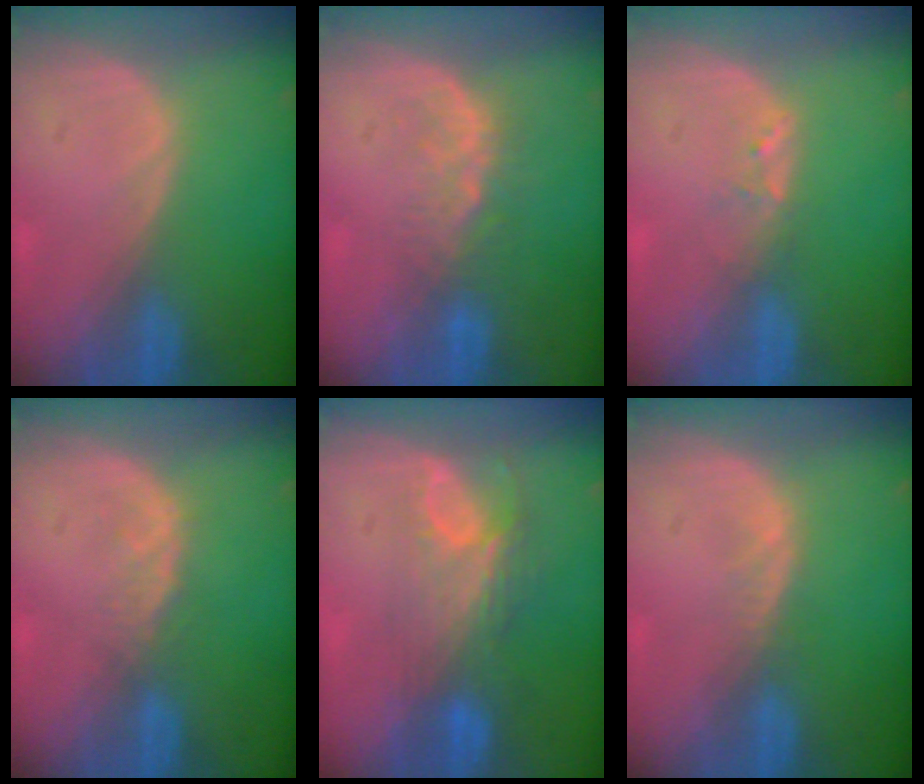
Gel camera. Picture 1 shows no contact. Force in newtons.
{"total": 4.4, "press": 4.0, "slide": 1.9}
{"total": 1.6, "press": 1.5, "slide": 0.3}
{"total": 1.9, "press": 1.9, "slide": 0.3}
{"total": 7.8, "press": 6.9, "slide": 3.8}
{"total": 1.1, "press": 1.1, "slide": 0.3}